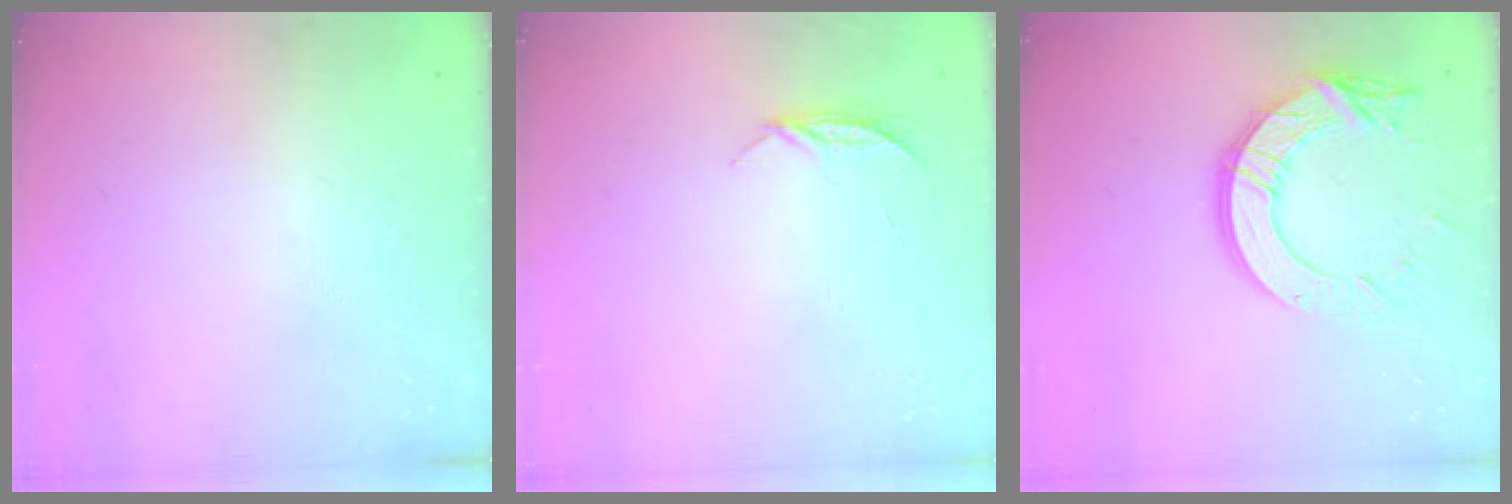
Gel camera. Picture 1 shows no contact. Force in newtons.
{"total": 4.0, "press": 4.0, "slide": 0.5}
{"total": 15.4, "press": 15.3, "slide": 1.3}